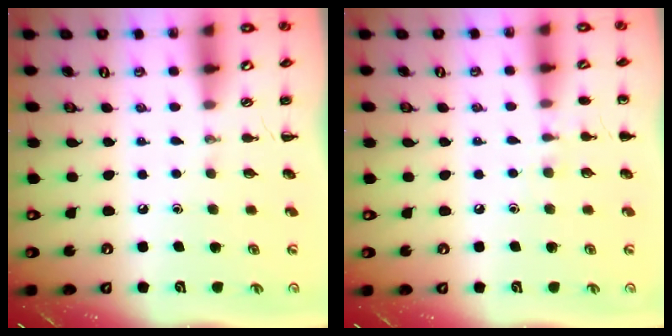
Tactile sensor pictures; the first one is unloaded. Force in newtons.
{"total": 5.5, "press": 5.2, "slide": 1.7}